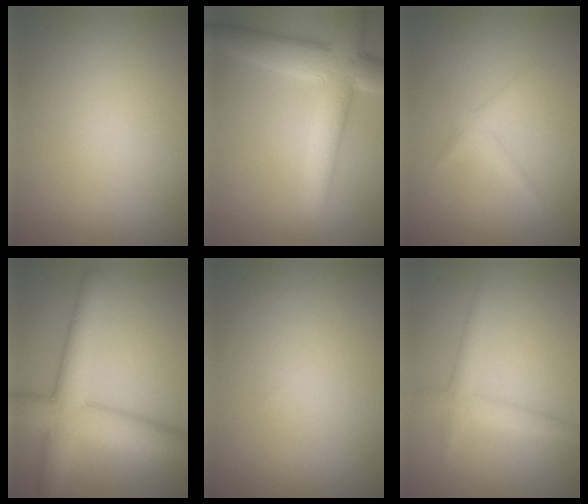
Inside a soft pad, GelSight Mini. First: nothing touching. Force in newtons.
{"total": 7.6, "press": 7.6, "slide": 0.6}
{"total": 1.3, "press": 1.3, "slide": 0.0}
{"total": 7.2, "press": 7.2, "slide": 0.2}
{"total": 0.0}
{"total": 2.3, "press": 2.3, "slide": 0.2}